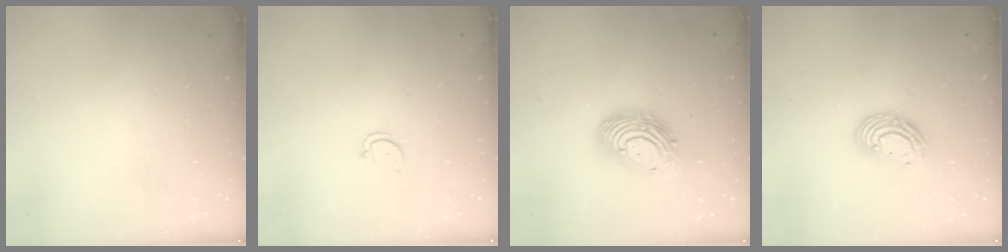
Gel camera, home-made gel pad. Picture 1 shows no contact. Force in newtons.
{"total": 2.2, "press": 2.2, "slide": 0.2}
{"total": 14.0, "press": 14.0, "slide": 1.1}
{"total": 9.8, "press": 9.8, "slide": 0.6}